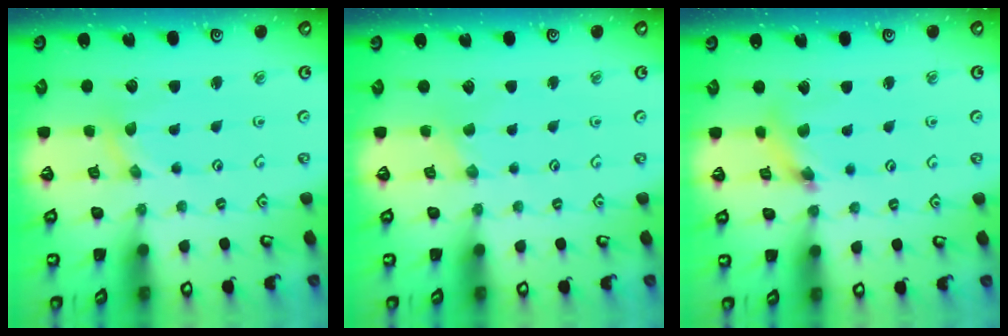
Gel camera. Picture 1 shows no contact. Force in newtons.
{"total": 0.0}
{"total": 3.6, "press": 3.6, "slide": 0.6}